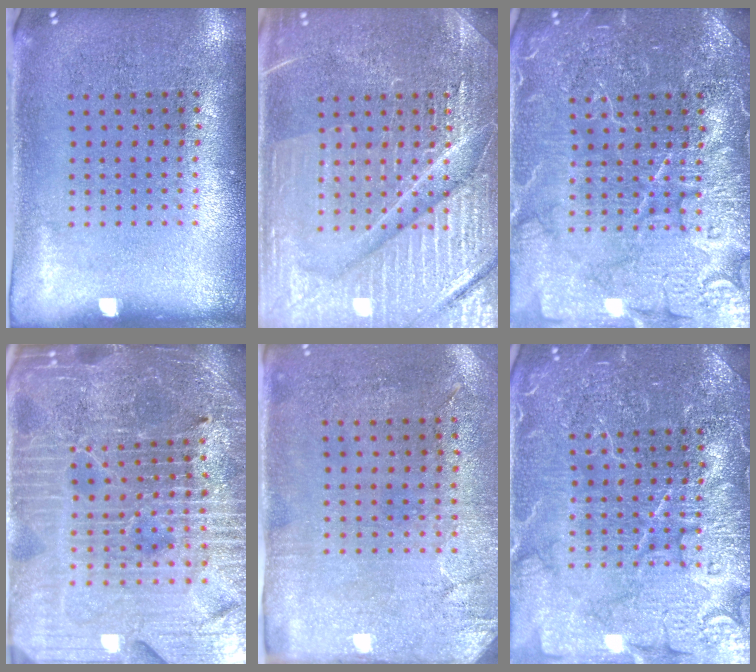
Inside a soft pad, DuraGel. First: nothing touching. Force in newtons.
{"total": 7.6, "press": 7.5, "slide": 1.0}
{"total": 7.2, "press": 7.1, "slide": 1.0}
{"total": 5.9, "press": 5.3, "slide": 2.4}
{"total": 2.9, "press": 2.3, "slide": 1.7}
{"total": 7.2, "press": 7.1, "slide": 1.0}